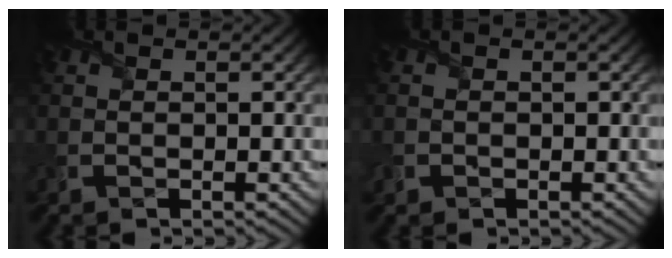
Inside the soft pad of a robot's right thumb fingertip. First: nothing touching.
{"total": 0.7, "force": [-0.4, 0.6, -0.1], "torque": [0.004, -0.003, -0.008]}